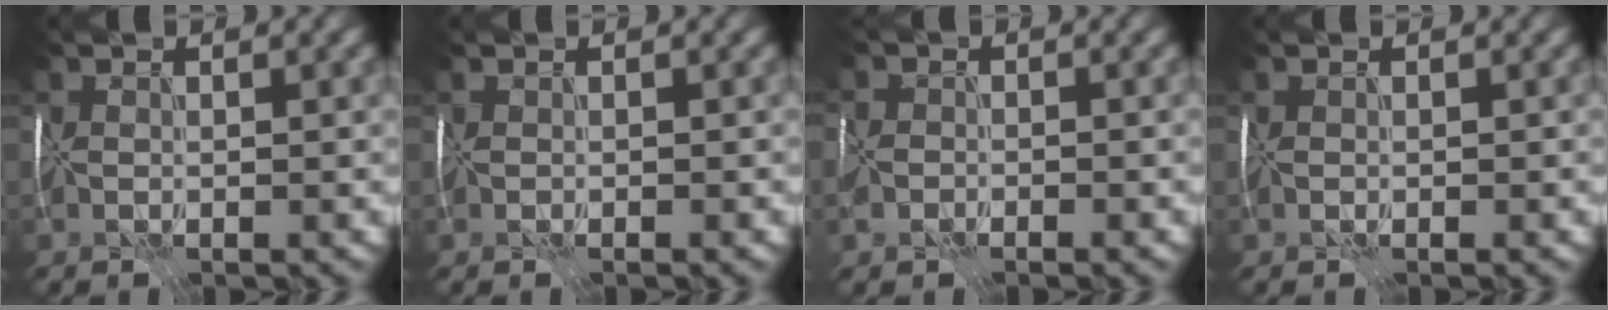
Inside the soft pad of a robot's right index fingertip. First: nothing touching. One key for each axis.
{"total": 0.0}
{"total": 4.1, "fx": -2.5, "fy": 2.8, "fz": 1.5, "tx": -0.031, "ty": -0.009, "tz": -0.051}
{"total": 0.0}